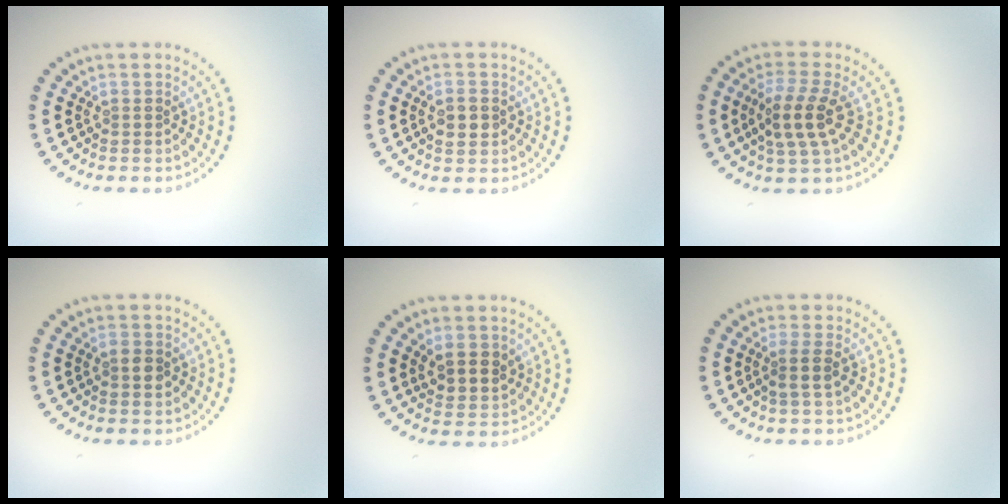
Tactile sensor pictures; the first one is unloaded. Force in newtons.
{"total": 2.1, "press": 2.1, "slide": 0.1}
{"total": 3.7, "press": 3.3, "slide": 1.7}
{"total": 1.8, "press": 1.8, "slide": 0.1}
{"total": 2.8, "press": 2.6, "slide": 1.1}
{"total": 1.7, "press": 1.4, "slide": 0.9}